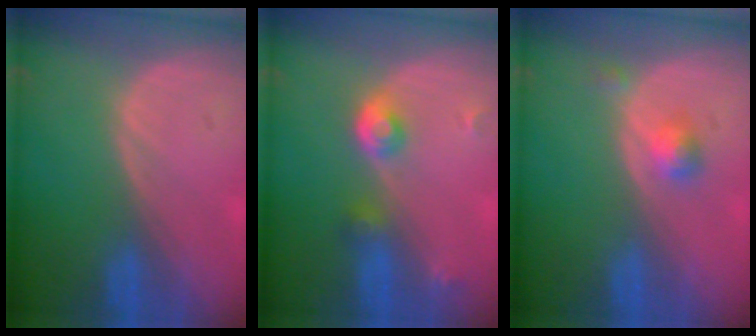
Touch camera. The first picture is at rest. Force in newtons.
{"total": 4.0, "press": 3.9, "slide": 0.9}
{"total": 2.4, "press": 2.1, "slide": 1.1}